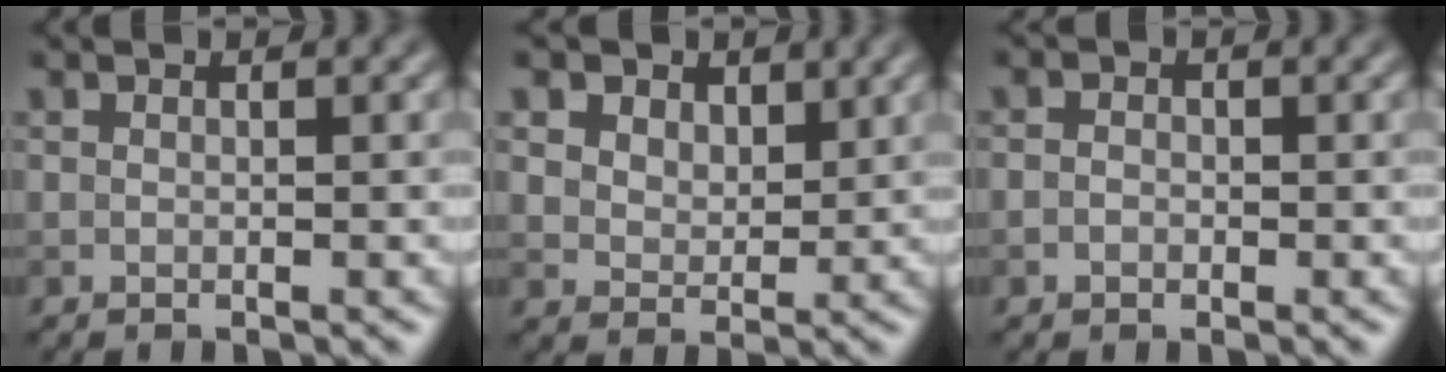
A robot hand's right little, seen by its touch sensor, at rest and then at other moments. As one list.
[{"total": 7.0, "force": [4.4, 4.6, 3.1], "torque": [-0.078, 0.001, 0.075]}, {"total": 1.0, "force": [-0.3, 0.8, 0.4], "torque": [-0.004, -0.002, -0.010]}]